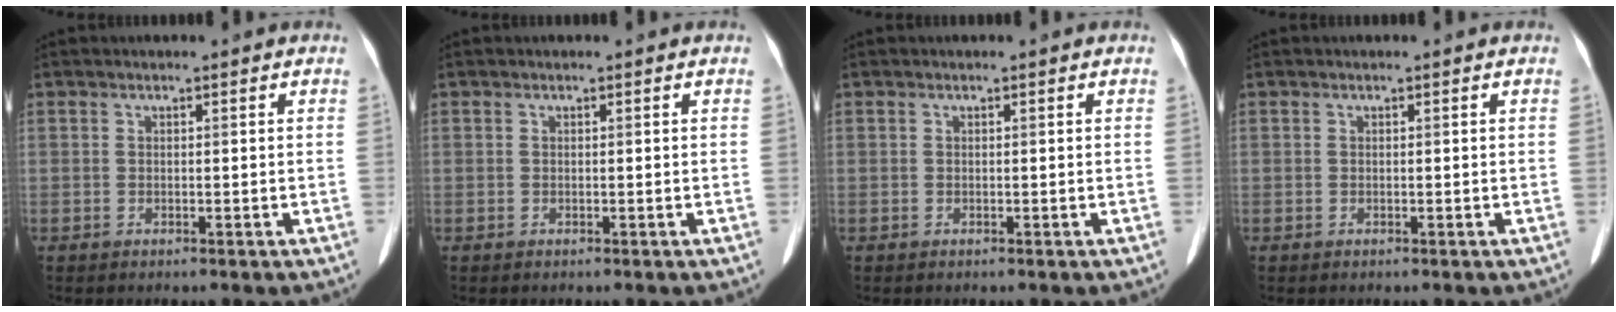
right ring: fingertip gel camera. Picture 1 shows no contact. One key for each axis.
{"total": 0.0}
{"total": 0.0}
{"total": 0.0}